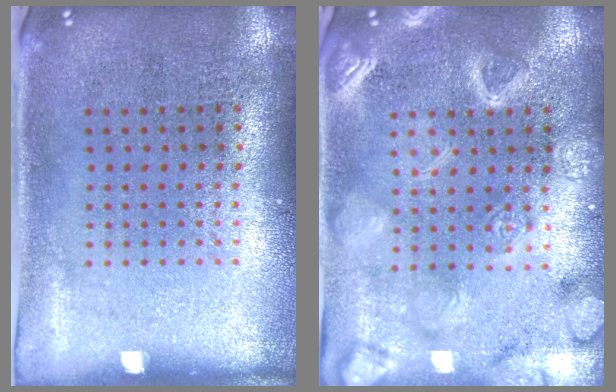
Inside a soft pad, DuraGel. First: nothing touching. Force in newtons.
{"total": 3.0, "press": 3.0, "slide": 0.2}